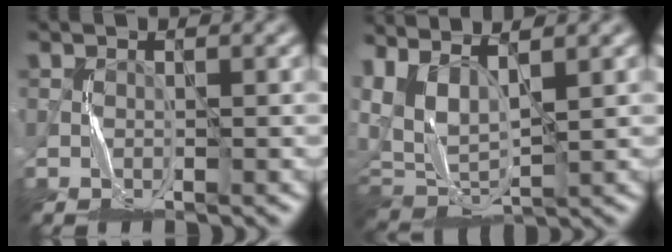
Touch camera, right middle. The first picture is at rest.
{"total": 6.0, "force": [1.8, 3.3, 4.7], "torque": [-0.113, 0.002, 0.037]}